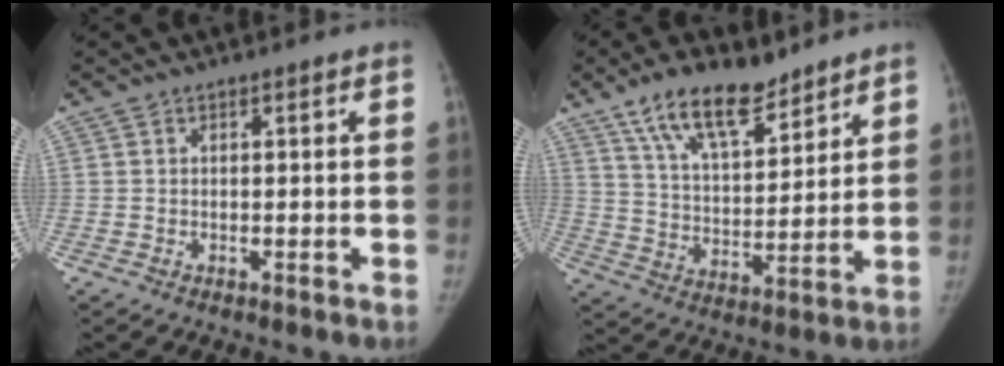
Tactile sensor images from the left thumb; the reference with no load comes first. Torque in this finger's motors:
{"motor_torque": [0.27, -0.07, 1.22, -1.17, 0.15]}